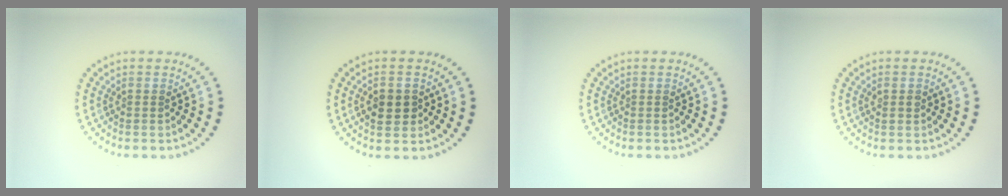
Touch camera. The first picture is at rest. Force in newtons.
{"total": 2.5, "press": 2.4, "slide": 0.4}
{"total": 0.0}
{"total": 0.8, "press": 0.8, "slide": 0.3}